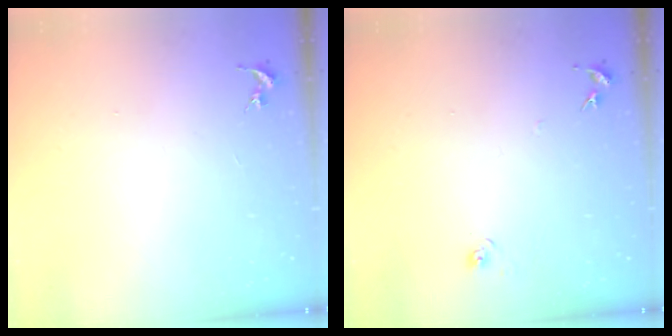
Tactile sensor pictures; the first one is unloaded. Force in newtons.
{"total": 5.0, "press": 5.0, "slide": 0.7}